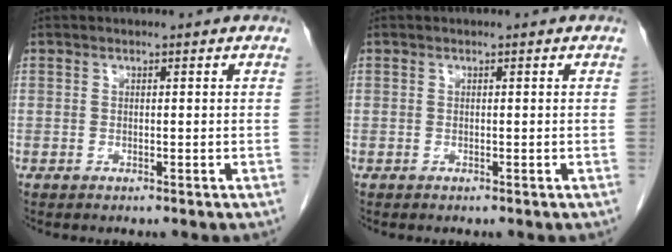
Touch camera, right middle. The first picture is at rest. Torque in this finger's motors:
{"motor_torque": [-0.20, -0.21, -0.05, -0.01]}